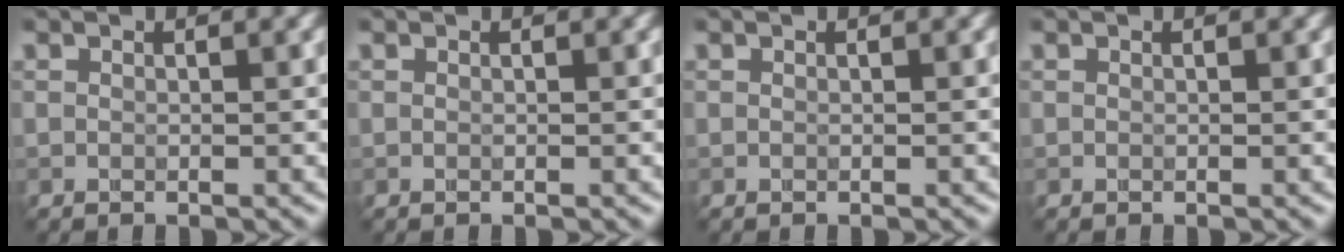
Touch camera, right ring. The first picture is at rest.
{"total": 0.0}
{"total": 0.0}
{"total": 0.0}